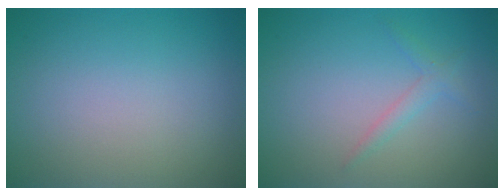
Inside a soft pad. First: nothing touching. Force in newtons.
{"total": 1.3, "press": 1.3, "slide": 0.1}